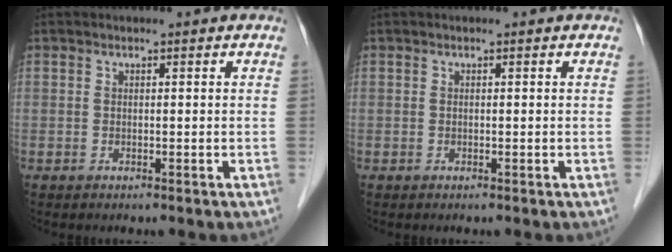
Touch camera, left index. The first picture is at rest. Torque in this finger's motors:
{"motor_torque": [0.13, 0.05, 0.01, 0.01]}